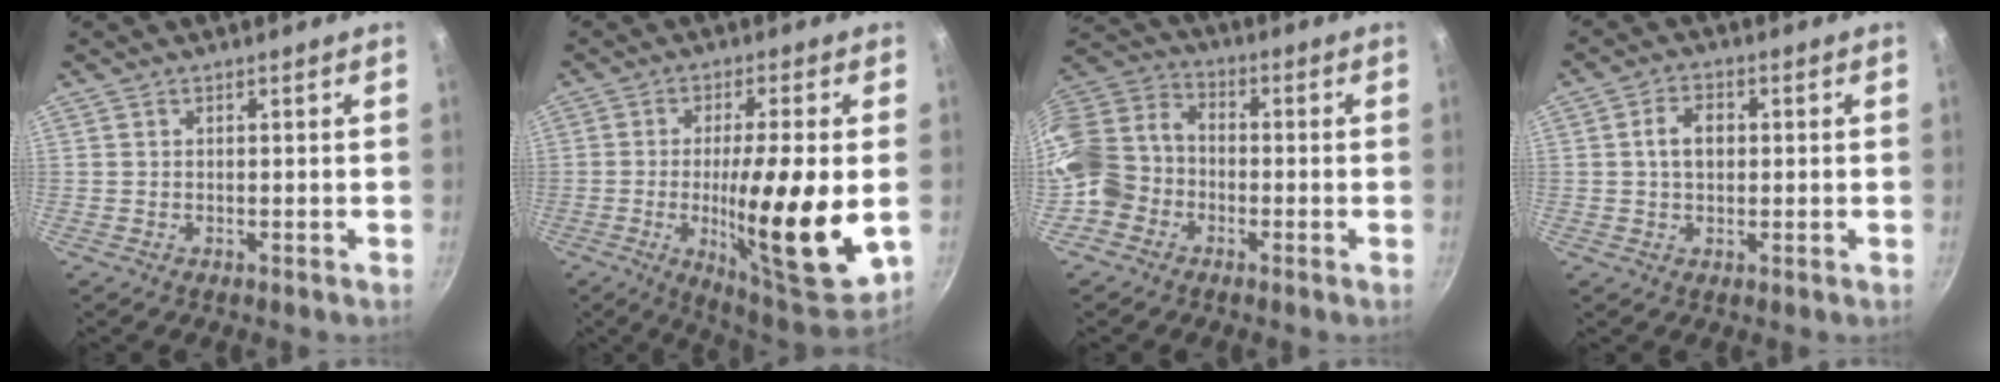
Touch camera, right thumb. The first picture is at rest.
{"total": 20.2, "force": [-2.5, 4.3, 19.6], "torque": [-0.299, -0.010, -0.037]}
{"total": 12.7, "force": [-4.7, 10.3, 5.8], "torque": [-0.099, 0.059, -0.116]}
{"total": 5.1, "force": [0.5, 3.5, 3.6], "torque": [-0.046, 0.010, 0.004]}